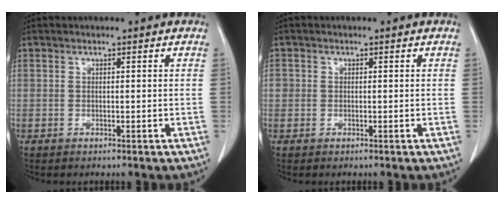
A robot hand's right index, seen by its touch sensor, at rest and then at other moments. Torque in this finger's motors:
{"motor_torque": [0.03, 0.01, 0.00, -0.01]}